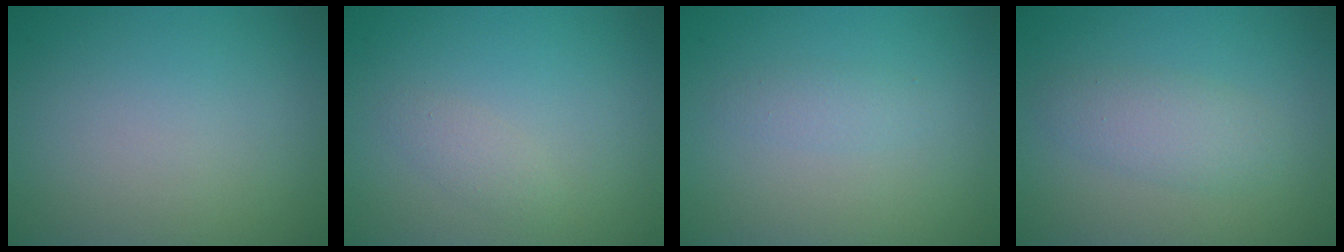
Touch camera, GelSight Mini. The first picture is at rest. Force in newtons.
{"total": 1.1, "press": 1.1, "slide": 0.1}
{"total": 1.1, "press": 1.1, "slide": 0.1}
{"total": 2.5, "press": 2.5, "slide": 0.1}